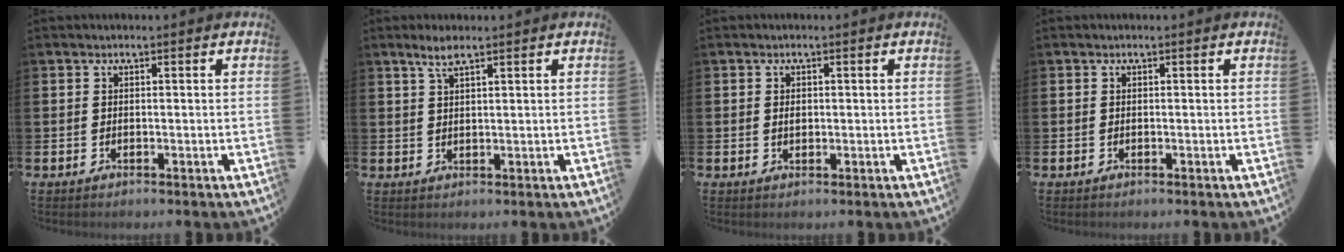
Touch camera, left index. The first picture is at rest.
{"total": 3.0, "force": [2.2, 0.7, 2.0], "torque": [-0.035, 0.001, 0.036]}
{"total": 0.9, "force": [0.2, 0.6, 0.6], "torque": [0.002, -0.002, -0.001]}
{"total": 0.0}